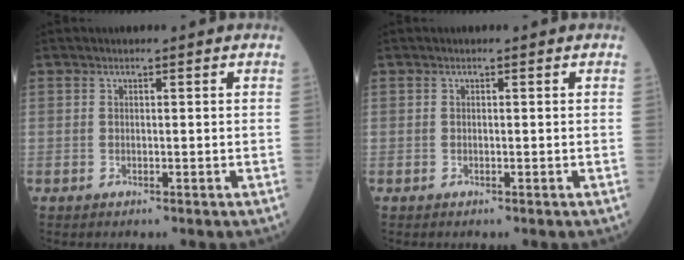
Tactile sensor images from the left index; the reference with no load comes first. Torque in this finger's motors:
{"motor_torque": [0.00, 0.00, 0.00, 0.00]}